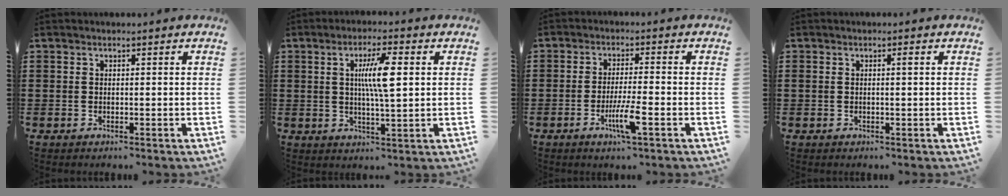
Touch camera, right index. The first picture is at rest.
{"total": 7.0, "force": [1.4, 1.1, 6.8], "torque": [-0.130, 0.004, 0.019]}
{"total": 5.5, "force": [-2.5, 0.3, 4.9], "torque": [-0.093, -0.017, -0.045]}
{"total": 0.8, "force": [-0.1, -0.2, 0.8], "torque": [-0.013, -0.004, -0.002]}